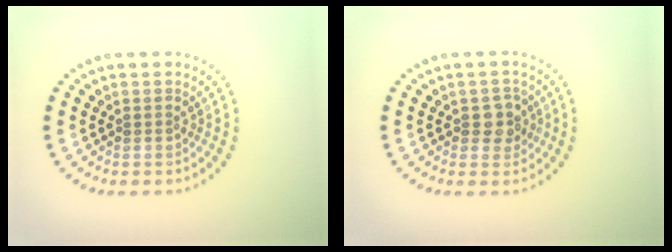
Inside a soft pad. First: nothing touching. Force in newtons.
{"total": 2.0, "press": 1.9, "slide": 0.6}